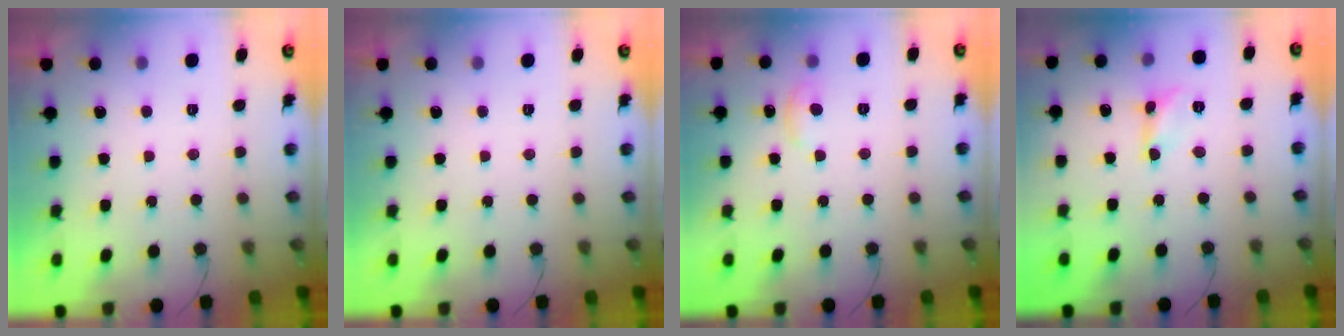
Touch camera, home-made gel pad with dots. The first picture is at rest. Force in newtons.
{"total": 0.0}
{"total": 6.3, "press": 6.3, "slide": 0.5}
{"total": 2.3, "press": 2.3, "slide": 0.2}